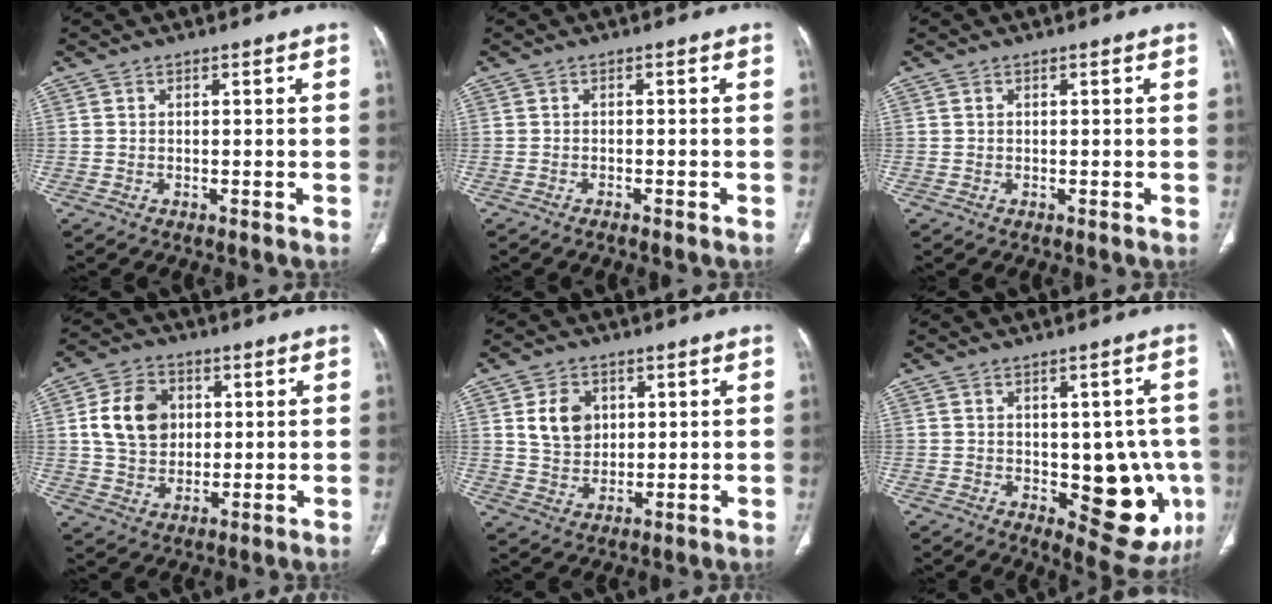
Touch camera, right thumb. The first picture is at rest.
{"total": 1.3, "force": [-1.0, 0.2, 0.7], "torque": [-0.018, 0.004, -0.012]}
{"total": 0.0}
{"total": 11.2, "force": [2.1, 8.7, 6.7], "torque": [-0.097, 0.001, 0.037]}
{"total": 7.4, "force": [2.2, 5.8, 4.1], "torque": [-0.048, -0.012, 0.045]}
{"total": 14.5, "force": [-2.9, 7.2, 12.2], "torque": [-0.102, -0.006, -0.018]}